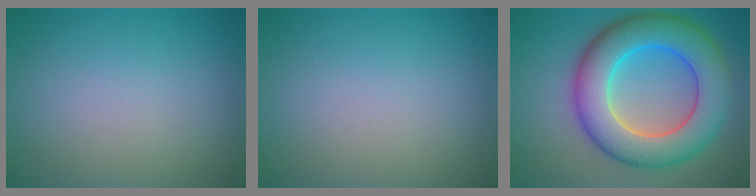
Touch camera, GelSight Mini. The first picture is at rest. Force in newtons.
{"total": 0.0}
{"total": 10.6, "press": 10.6, "slide": 0.1}